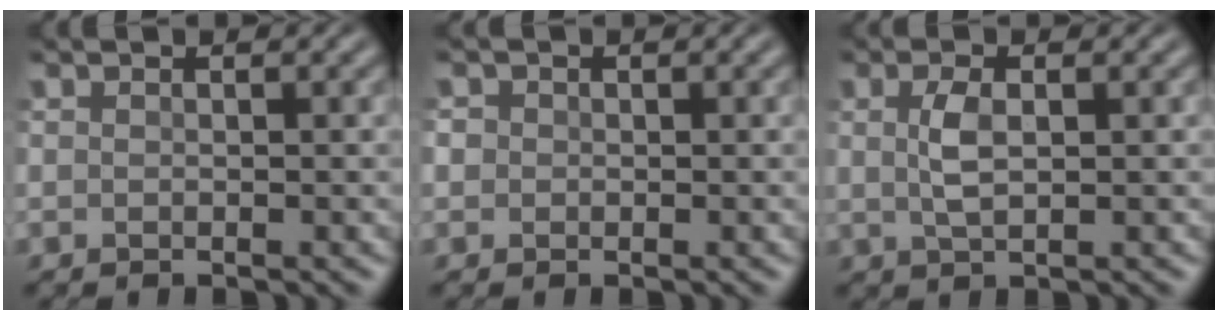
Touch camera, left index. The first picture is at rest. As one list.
[{"total": 2.3, "force": [0.2, 2.1, 0.7], "torque": [-0.004, 0.017, -0.012]}, {"total": 2.4, "force": [0.3, 1.0, 2.2], "torque": [-0.049, 0.002, 0.006]}]